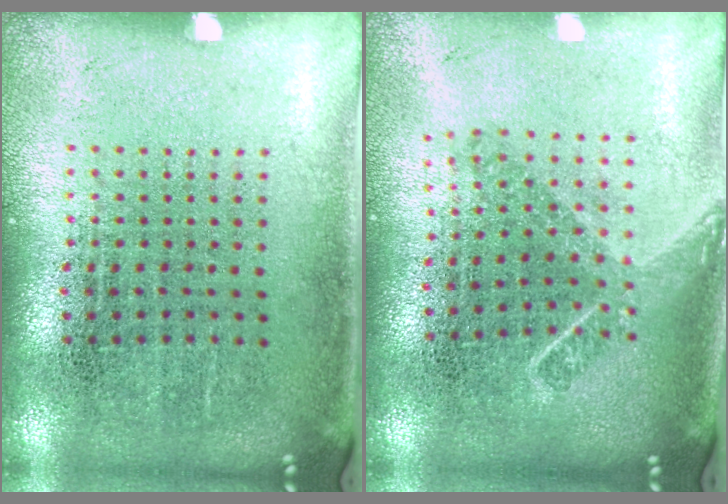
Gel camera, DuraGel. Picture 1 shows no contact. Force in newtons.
{"total": 1.7, "press": 1.3, "slide": 1.1}